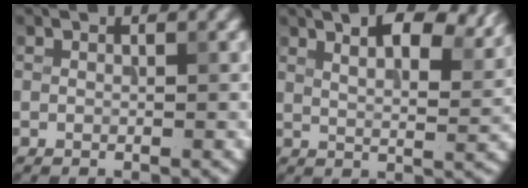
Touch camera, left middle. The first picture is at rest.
{"total": 7.4, "force": [4.9, 2.5, 4.9], "torque": [-0.064, 0.015, 0.061]}